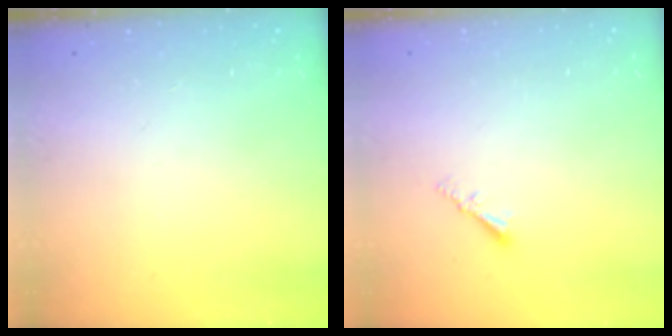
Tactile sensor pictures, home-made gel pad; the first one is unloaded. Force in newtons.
{"total": 2.2, "press": 2.2, "slide": 0.4}